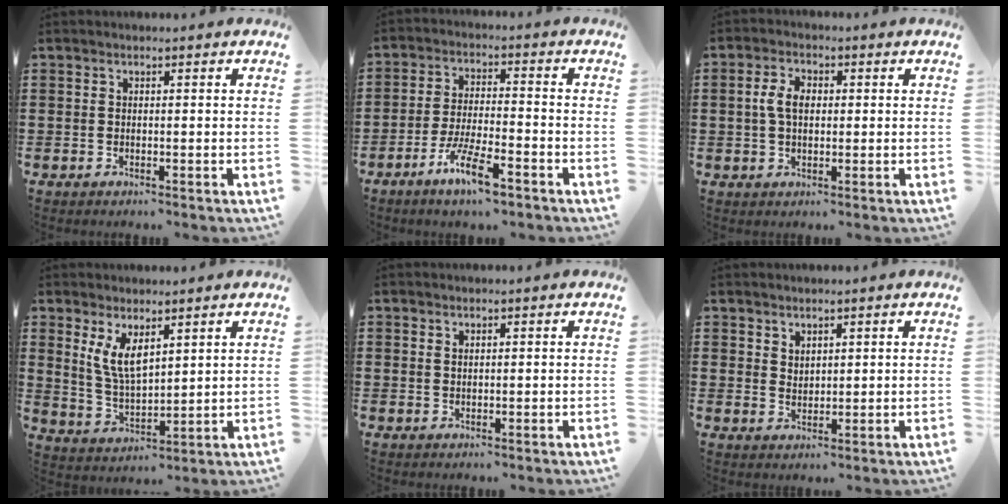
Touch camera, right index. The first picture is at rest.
{"total": 7.8, "force": [-5.0, 1.4, 5.9], "torque": [-0.126, -0.003, -0.095]}
{"total": 4.2, "force": [0.3, 2.5, 3.3], "torque": [-0.077, 0.010, 0.001]}
{"total": 6.1, "force": [3.1, 2.7, 4.5], "torque": [-0.106, -0.005, 0.056]}
{"total": 0.8, "force": [0.6, 0.5, 0.3], "torque": [-0.008, 0.002, 0.011]}
{"total": 2.2, "force": [1.9, 1.1, 0.0], "torque": [-0.005, 0.004, 0.038]}